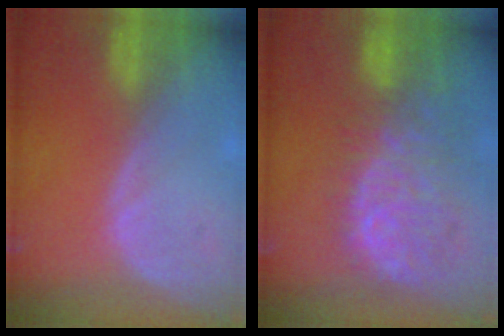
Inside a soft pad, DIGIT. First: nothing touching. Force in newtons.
{"total": 11.3, "press": 9.6, "slide": 5.8}